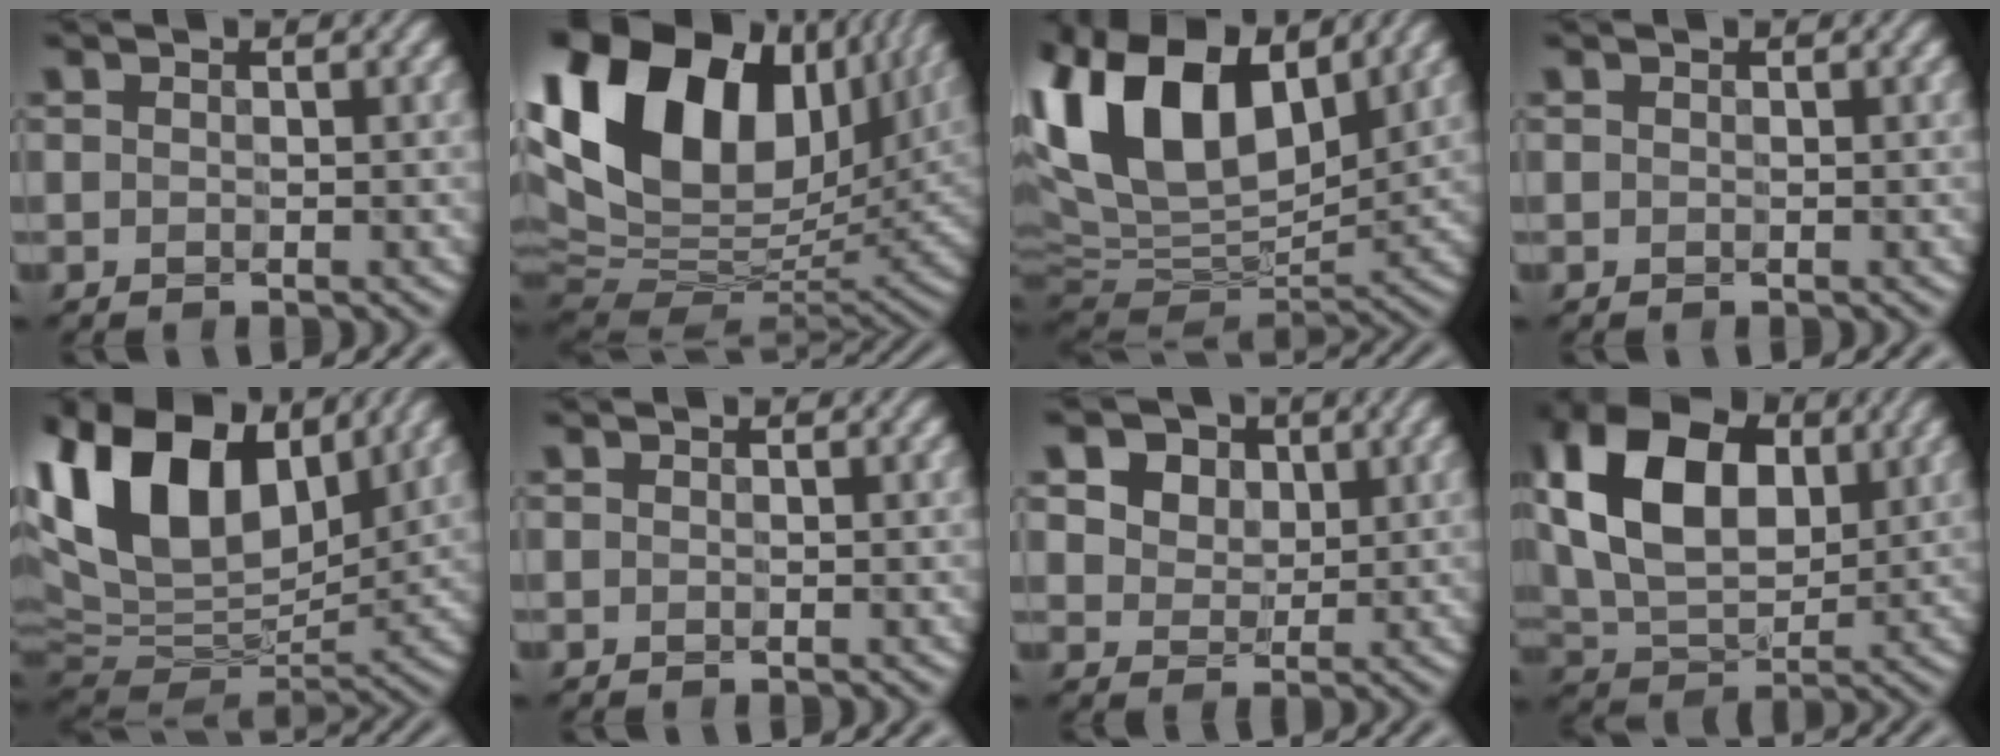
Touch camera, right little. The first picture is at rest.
{"total": 20.5, "force": [7.2, 12.9, 14.2], "torque": [-0.307, 0.041, 0.129]}
{"total": 15.1, "force": [5.7, 8.5, 11.2], "torque": [-0.232, 0.024, 0.096]}
{"total": 0.0}
{"total": 14.6, "force": [6.4, 8.7, 9.9], "torque": [-0.218, 0.042, 0.110]}
{"total": 0.0}
{"total": 8.4, "force": [4.0, 6.2, 4.0], "torque": [-0.093, 0.019, 0.056]}
{"total": 13.3, "force": [3.6, 8.6, 9.5], "torque": [-0.200, 0.021, 0.060]}